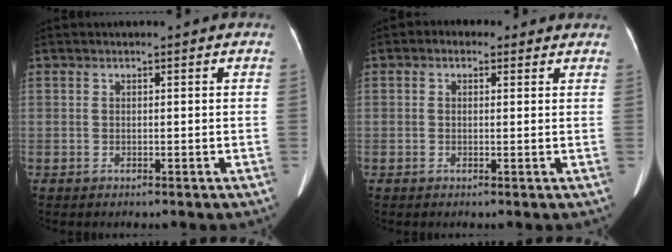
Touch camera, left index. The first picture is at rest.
{"total": 2.7, "force": [1.4, 2.0, 1.2], "torque": [-0.020, 0.020, 0.013]}